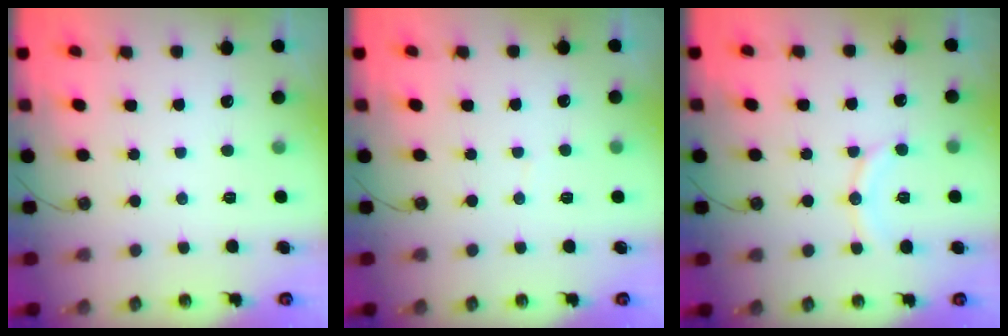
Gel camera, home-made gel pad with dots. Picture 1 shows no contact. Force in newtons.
{"total": 2.3, "press": 2.3, "slide": 0.3}
{"total": 9.4, "press": 9.4, "slide": 0.9}